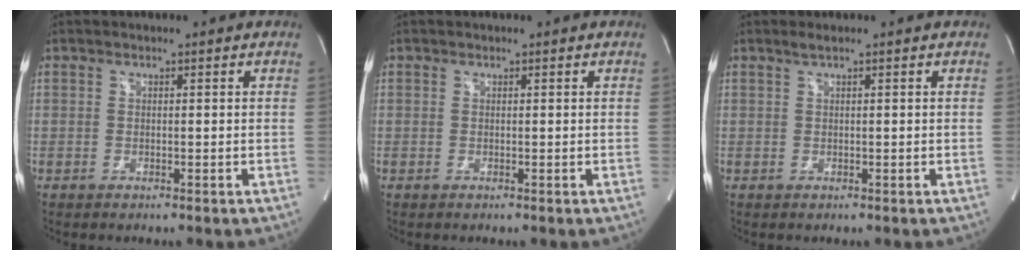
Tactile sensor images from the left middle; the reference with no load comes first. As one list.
[{"total": 0.0}, {"total": 0.8, "force": [0.6, -0.1, 0.6], "torque": [-0.018, 0.007, 0.016]}]